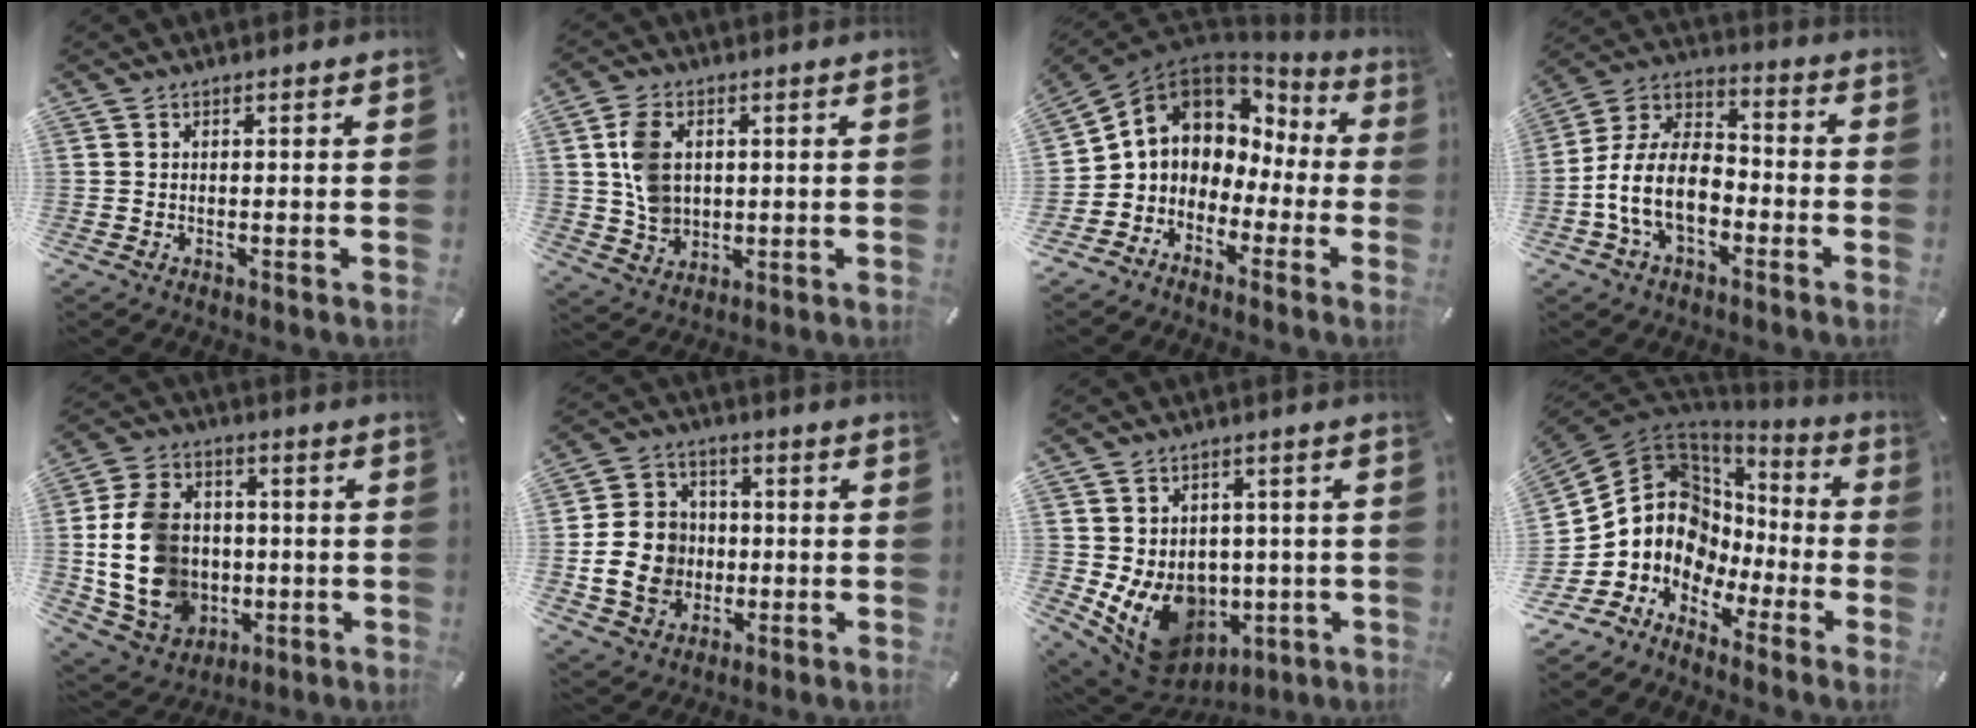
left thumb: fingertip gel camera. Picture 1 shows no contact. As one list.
[{"total": 8.4, "force": [1.5, 6.6, 4.9], "torque": [-0.101, 0.007, 0.029]}, {"total": 7.3, "force": [1.7, 6.7, 2.5], "torque": [-0.083, -0.018, 0.031]}, {"total": 13.6, "force": [-5.4, 8.5, 9.2], "torque": [-0.202, 0.021, -0.104]}, {"total": 16.2, "force": [-1.3, 13.4, 9.0], "torque": [-0.202, 0.010, -0.017]}, {"total": 12.3, "force": [-2.0, 10.8, 5.5], "torque": [-0.124, 0.016, -0.032]}, {"total": 12.4, "force": [-2.2, 10.5, 6.3], "torque": [-0.121, -0.008, -0.027]}, {"total": 10.3, "force": [-0.5, 9.8, 3.2], "torque": [-0.102, -0.045, -0.010]}]